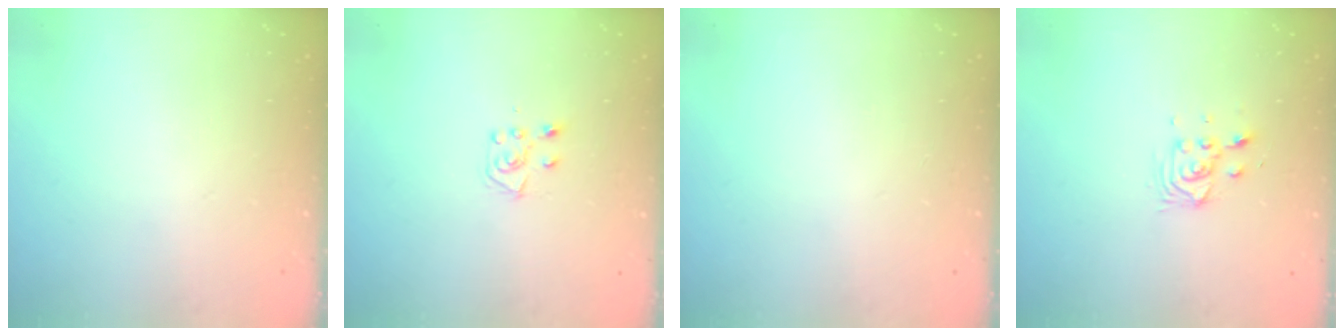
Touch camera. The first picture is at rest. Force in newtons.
{"total": 6.3, "press": 6.3, "slide": 0.3}
{"total": 0.0}
{"total": 3.9, "press": 3.8, "slide": 0.6}